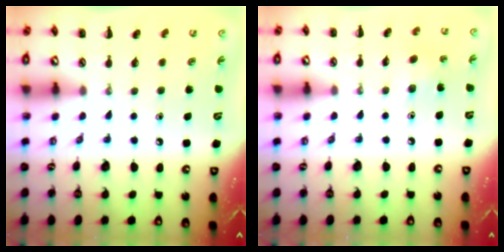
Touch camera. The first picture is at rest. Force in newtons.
{"total": 3.0, "press": 2.8, "slide": 0.9}